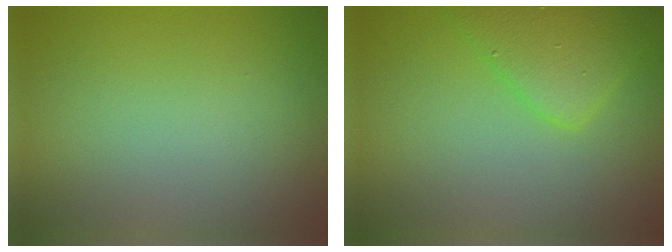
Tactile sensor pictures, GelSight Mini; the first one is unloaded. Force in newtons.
{"total": 4.4, "press": 4.4, "slide": 0.0}